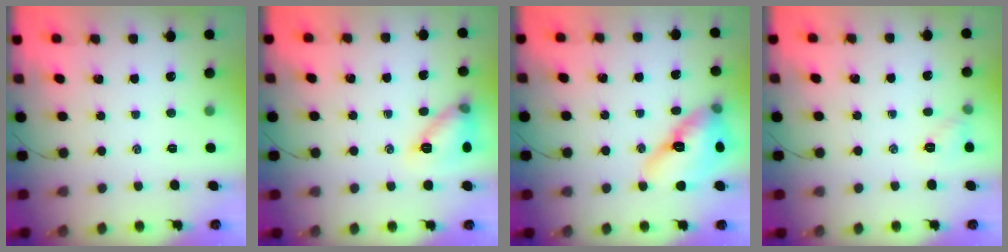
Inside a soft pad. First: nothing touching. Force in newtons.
{"total": 11.2, "press": 11.1, "slide": 1.3}
{"total": 16.4, "press": 16.0, "slide": 3.7}
{"total": 6.4, "press": 6.3, "slide": 1.3}